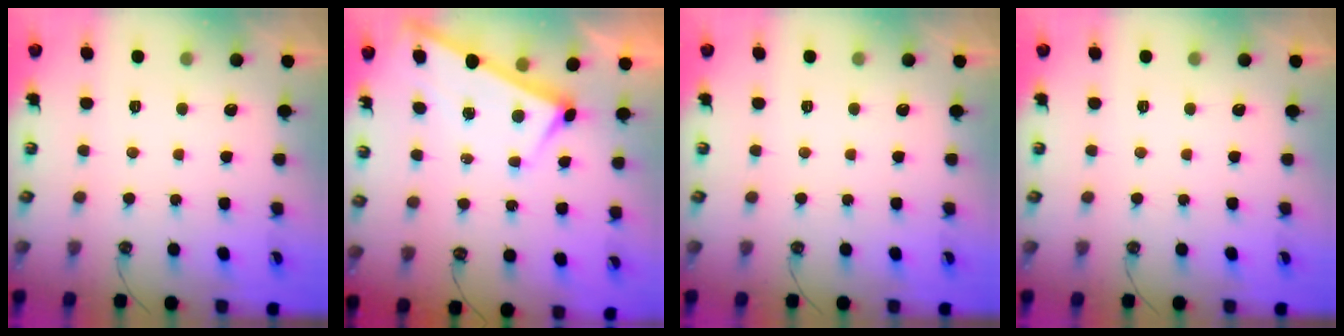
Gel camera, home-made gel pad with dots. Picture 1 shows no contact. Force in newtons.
{"total": 4.6, "press": 4.6, "slide": 0.1}
{"total": 0.0}
{"total": 0.0}